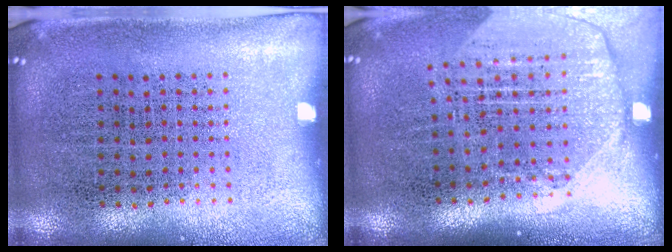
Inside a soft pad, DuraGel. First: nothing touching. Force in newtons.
{"total": 1.9, "press": 1.7, "slide": 0.9}